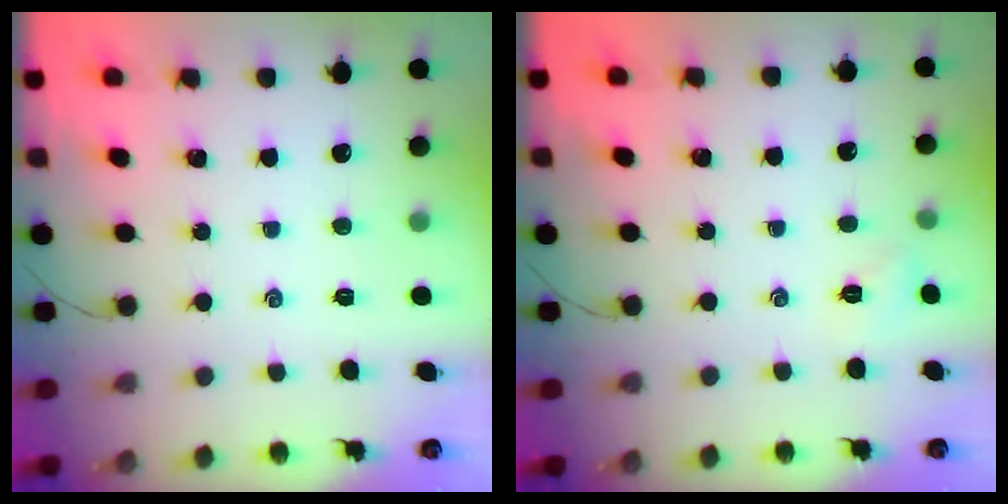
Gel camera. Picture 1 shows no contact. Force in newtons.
{"total": 2.1, "press": 2.0, "slide": 0.6}